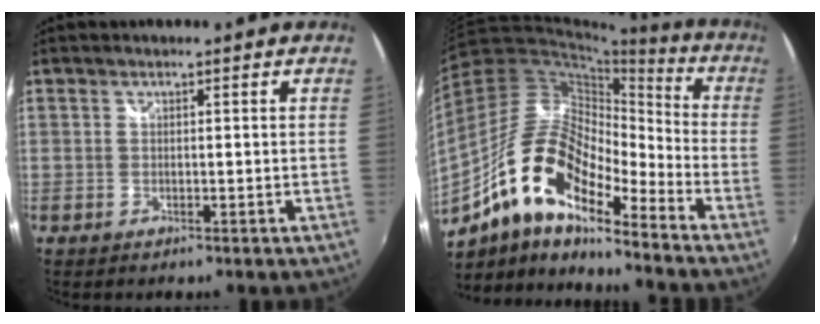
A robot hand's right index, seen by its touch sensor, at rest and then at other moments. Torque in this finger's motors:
{"motor_torque": [1.11, -1.03, 1.05, 0.21]}